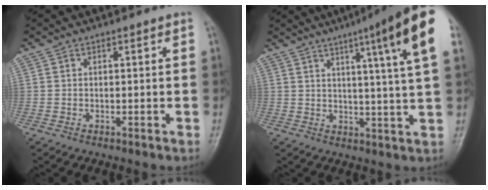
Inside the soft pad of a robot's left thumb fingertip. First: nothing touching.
{"total": 16.2, "force": [7.5, 0.6, 14.3], "torque": [-0.193, -0.024, 0.088]}